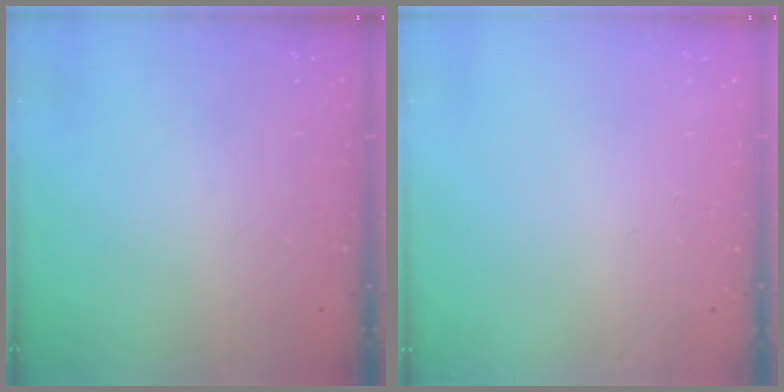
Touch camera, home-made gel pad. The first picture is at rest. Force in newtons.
{"total": 0.0}